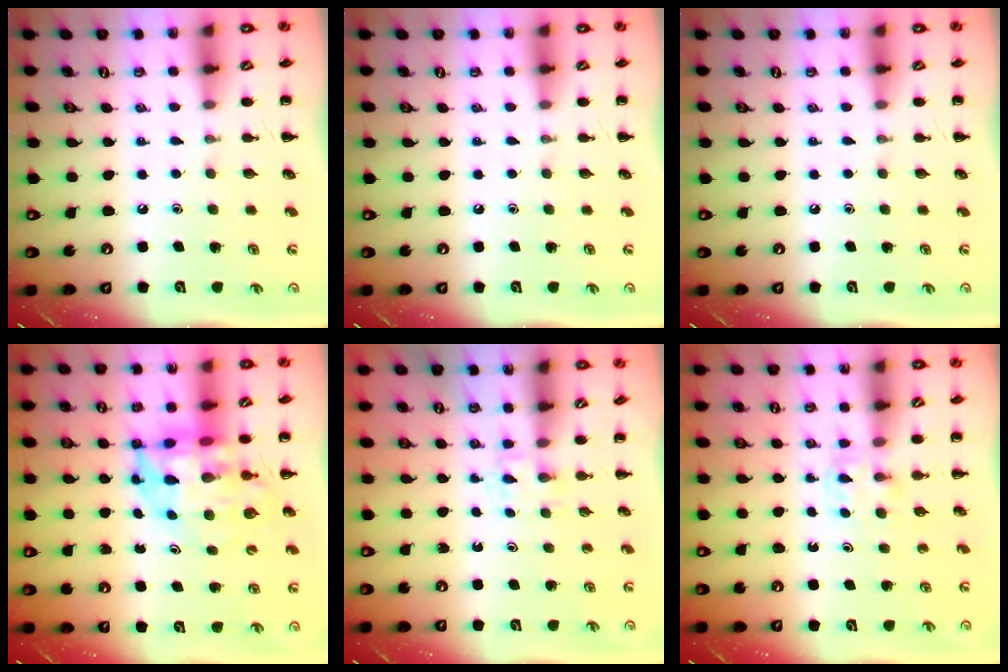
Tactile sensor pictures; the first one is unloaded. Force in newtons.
{"total": 0.0}
{"total": 0.0}
{"total": 7.1, "press": 6.8, "slide": 2.0}
{"total": 2.3, "press": 2.1, "slide": 0.8}
{"total": 3.0, "press": 2.8, "slide": 1.0}